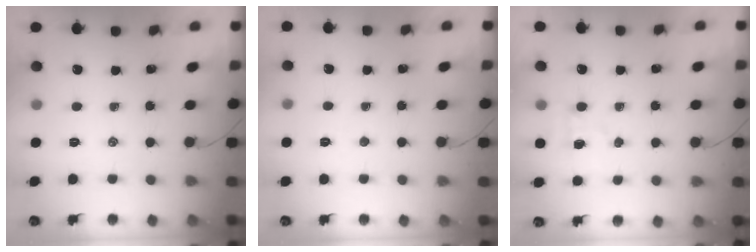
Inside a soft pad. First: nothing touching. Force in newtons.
{"total": 2.4, "press": 2.3, "slide": 0.5}
{"total": 2.7, "press": 2.6, "slide": 0.7}